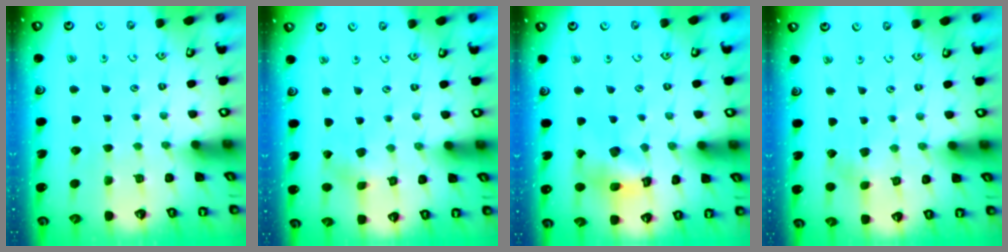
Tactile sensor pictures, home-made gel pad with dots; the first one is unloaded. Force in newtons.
{"total": 1.1, "press": 1.0, "slide": 0.1}
{"total": 12.8, "press": 12.8, "slide": 1.4}
{"total": 2.6, "press": 2.6, "slide": 0.5}